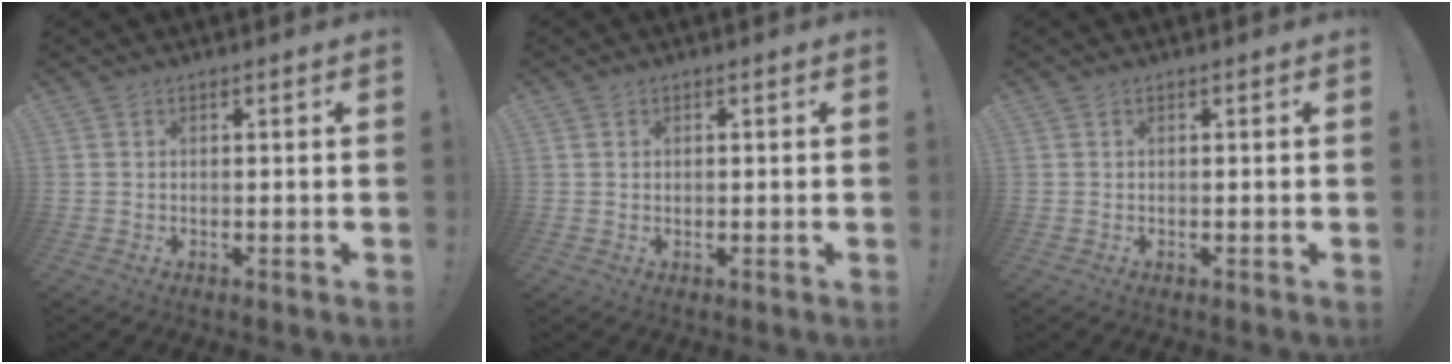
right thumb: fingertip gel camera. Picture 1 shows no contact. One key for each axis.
{"total": 0.6, "fx": 0.3, "fy": 0.6, "fz": -0.1, "tx": 0.001, "ty": 0.004, "tz": 0.005}
{"total": 0.0}